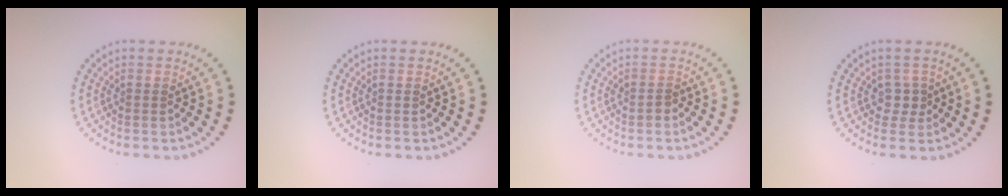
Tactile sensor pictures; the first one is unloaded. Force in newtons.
{"total": 0.0}
{"total": 0.7, "press": 0.6, "slide": 0.3}
{"total": 1.4, "press": 1.0, "slide": 1.0}